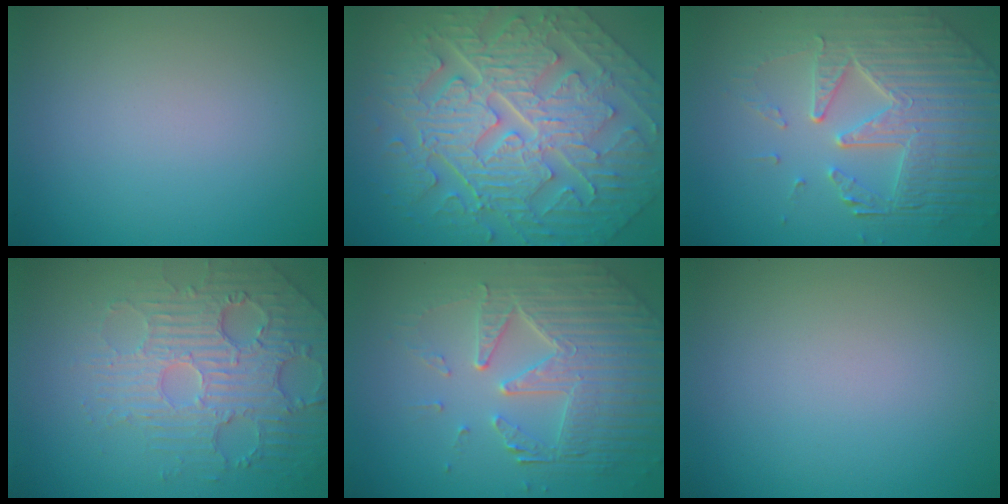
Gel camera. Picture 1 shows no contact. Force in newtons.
{"total": 11.6, "press": 7.9, "slide": 8.4}
{"total": 7.6, "press": 5.5, "slide": 5.2}
{"total": 4.8, "press": 4.3, "slide": 2.2}
{"total": 6.7, "press": 5.1, "slide": 4.3}
{"total": 0.0}